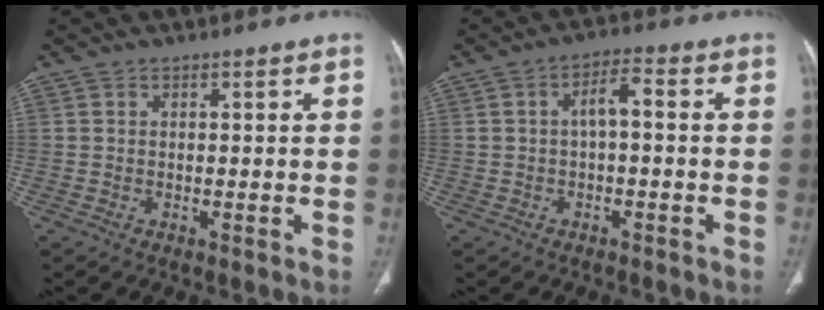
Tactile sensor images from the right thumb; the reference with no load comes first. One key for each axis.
{"total": 3.8, "fx": -0.2, "fy": 1.6, "fz": 3.5, "tx": -0.056, "ty": 0.021, "tz": -0.009}